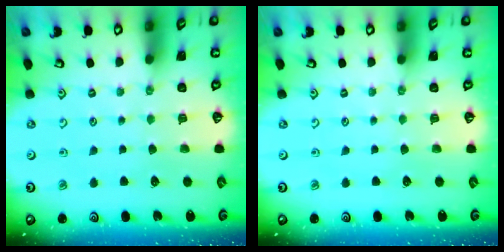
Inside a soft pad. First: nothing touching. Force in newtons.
{"total": 0.0}